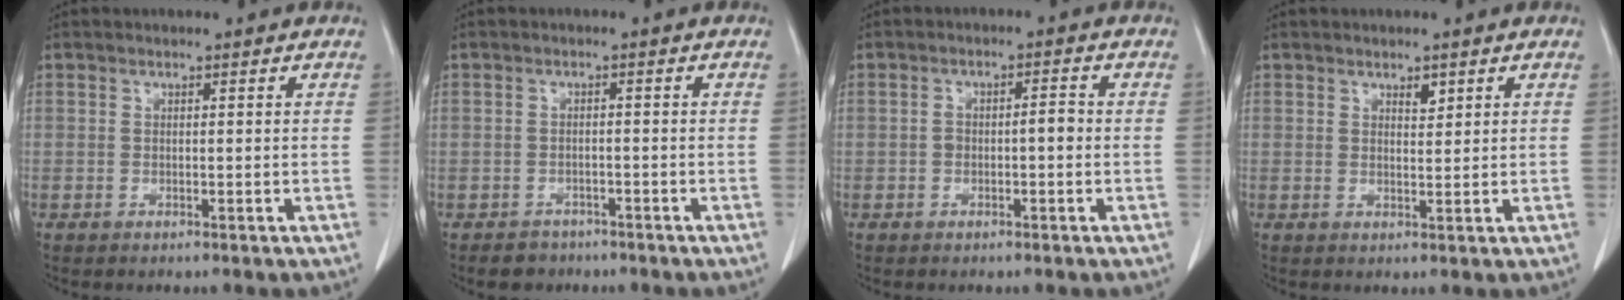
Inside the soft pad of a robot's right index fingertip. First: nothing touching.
{"total": 3.7, "force": [-2.6, 2.7, 0.4], "torque": [-0.010, 0.008, -0.036]}
{"total": 3.6, "force": [-0.5, 1.6, 3.2], "torque": [-0.060, 0.020, -0.006]}
{"total": 2.1, "force": [1.2, 1.0, 1.4], "torque": [-0.024, -0.003, 0.023]}